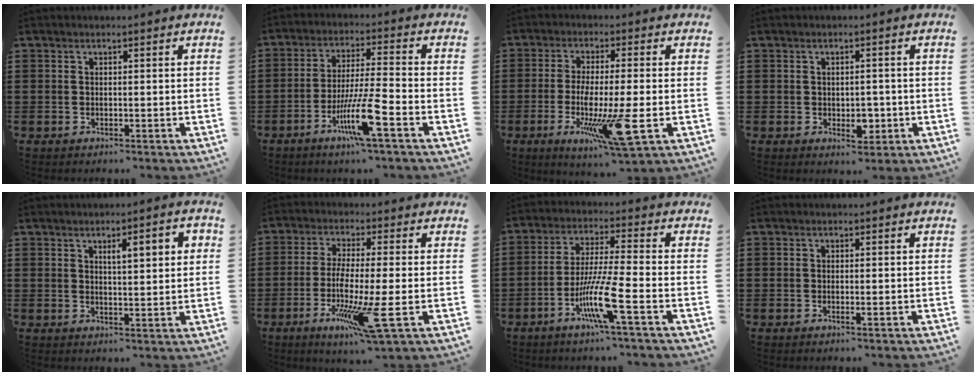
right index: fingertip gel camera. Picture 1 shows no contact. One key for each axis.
{"total": 9.4, "fx": -4.6, "fy": 0.3, "fz": 8.2, "tx": -0.166, "ty": -0.014, "tz": -0.088}
{"total": 10.5, "fx": -2.7, "fy": 0.9, "fz": 10.1, "tx": -0.198, "ty": -0.025, "tz": -0.048}
{"total": 3.4, "fx": -0.6, "fy": 2.0, "fz": 2.7, "tx": -0.040, "ty": -0.001, "tz": -0.011}
{"total": 4.7, "fx": 1.7, "fy": 1.1, "fz": 4.2, "tx": -0.068, "ty": 0.001, "tz": 0.022}
{"total": 9.7, "fx": -2.9, "fy": -0.1, "fz": 9.2, "tx": -0.188, "ty": -0.027, "tz": -0.055}
{"total": 9.7, "fx": -4.2, "fy": 0.2, "fz": 8.8, "tx": -0.185, "ty": -0.019, "tz": -0.084}
{"total": 0.7, "fx": 0.0, "fy": -0.1, "fz": 0.6, "tx": -0.011, "ty": -0.006, "tz": 0.001}